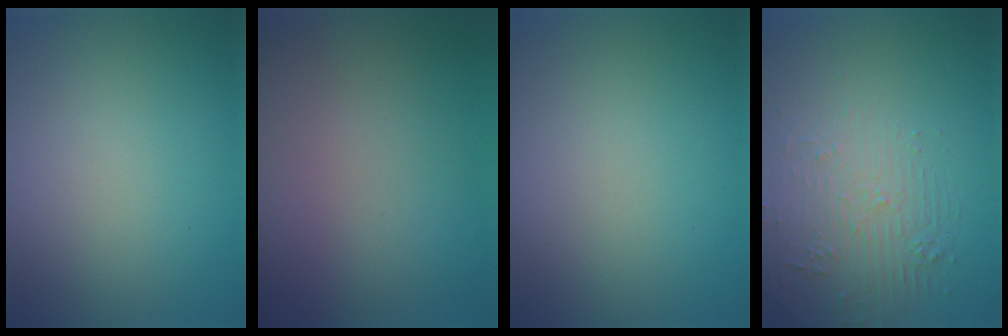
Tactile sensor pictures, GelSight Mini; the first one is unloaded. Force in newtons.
{"total": 0.0}
{"total": 0.0}
{"total": 2.1, "press": 1.5, "slide": 1.5}